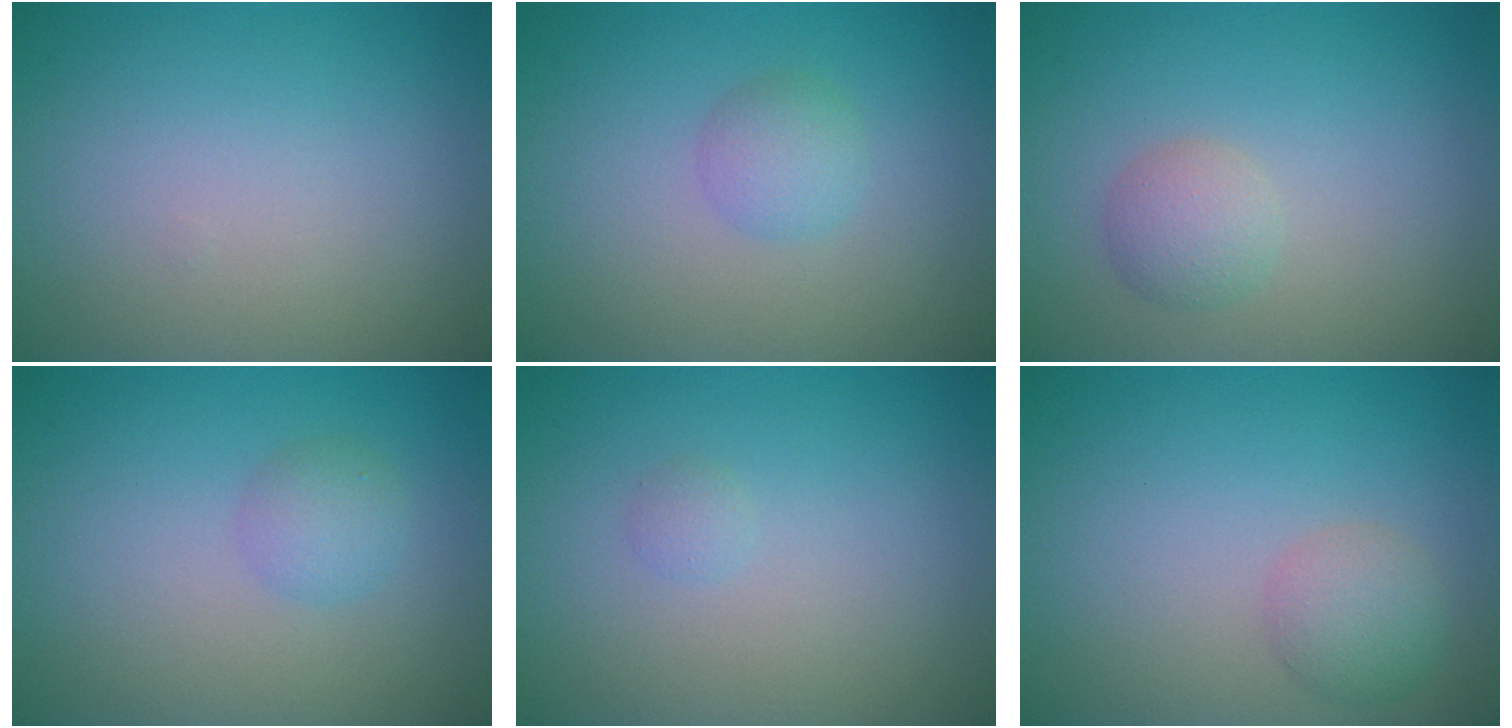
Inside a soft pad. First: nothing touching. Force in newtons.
{"total": 1.8, "press": 1.8, "slide": 0.0}
{"total": 2.0, "press": 2.0, "slide": 0.0}
{"total": 1.8, "press": 1.8, "slide": 0.0}
{"total": 0.6, "press": 0.6, "slide": 0.1}
{"total": 2.4, "press": 2.4, "slide": 0.0}